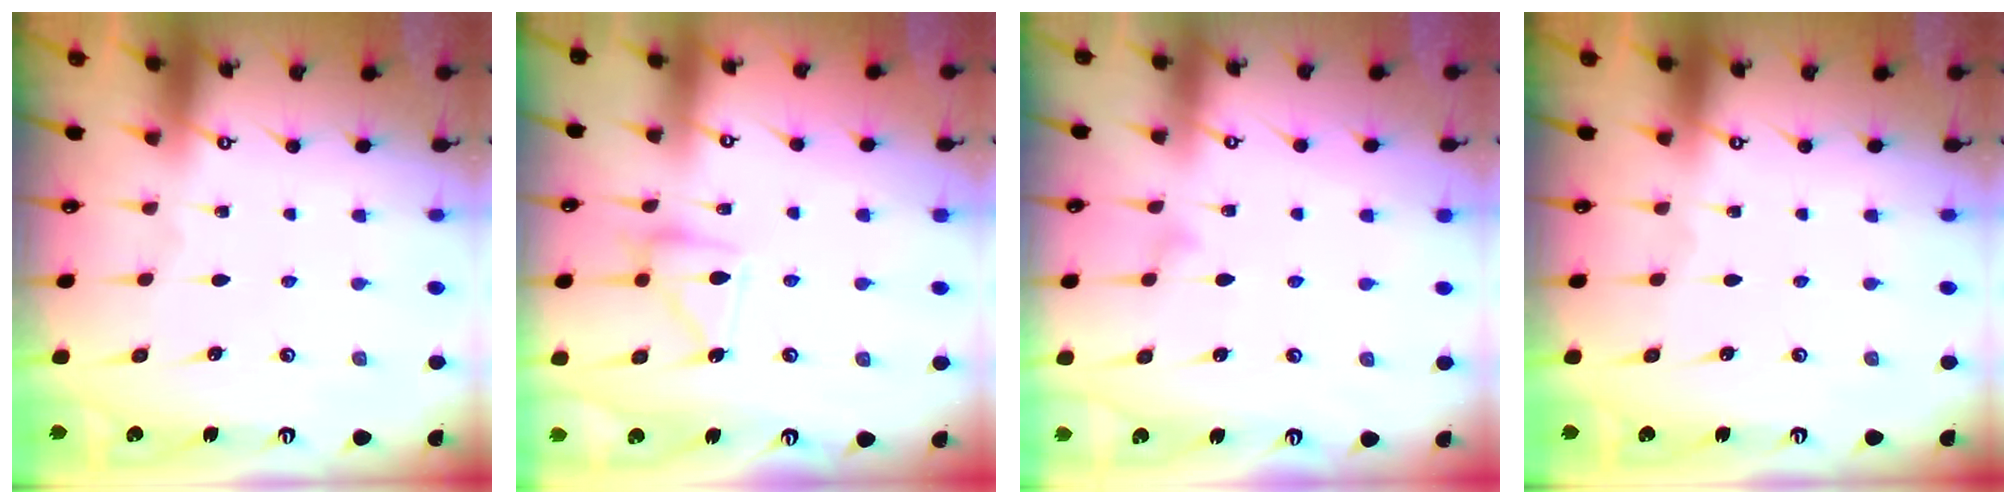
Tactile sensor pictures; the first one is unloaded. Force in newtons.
{"total": 11.6, "press": 11.5, "slide": 0.8}
{"total": 4.7, "press": 4.7, "slide": 0.3}
{"total": 0.0}